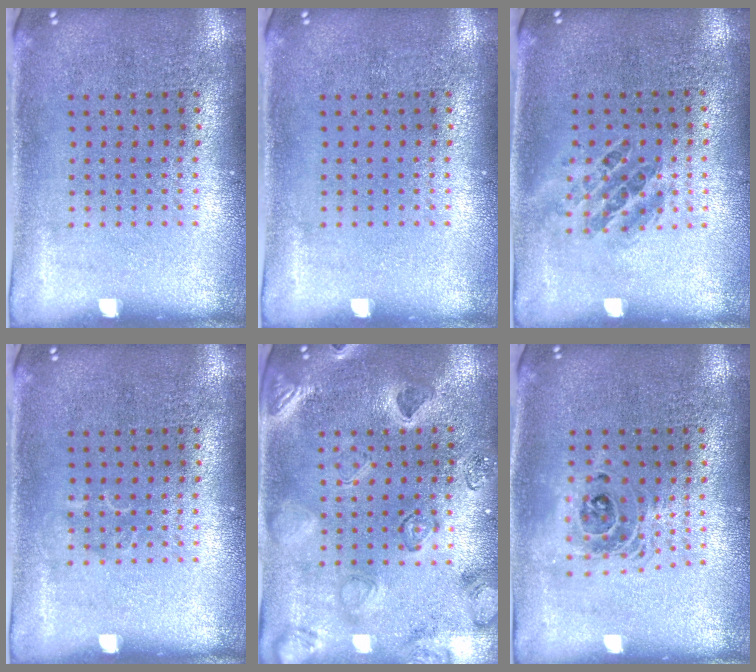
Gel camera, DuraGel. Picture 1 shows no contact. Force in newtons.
{"total": 0.0}
{"total": 0.9, "press": 0.9, "slide": 0.4}
{"total": 0.5, "press": 0.5, "slide": 0.1}
{"total": 2.4, "press": 2.3, "slide": 0.6}
{"total": 1.5, "press": 1.2, "slide": 0.9}